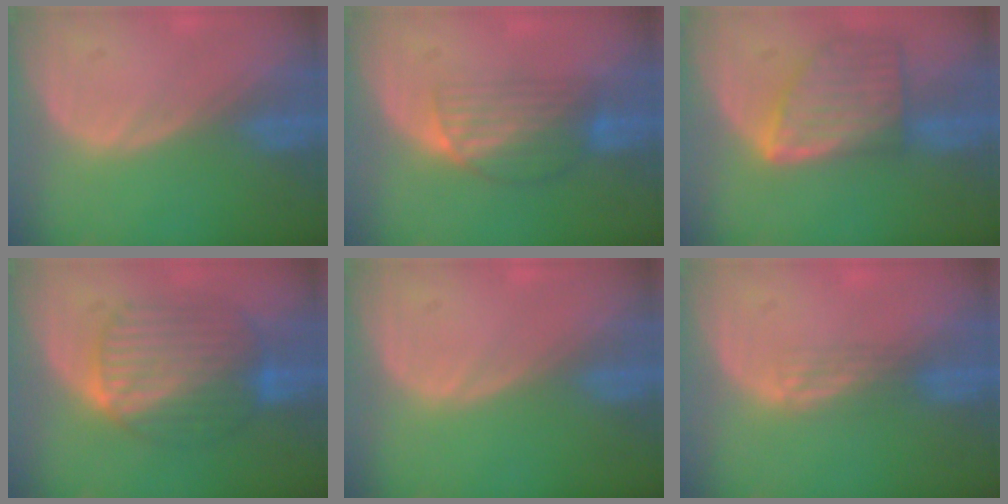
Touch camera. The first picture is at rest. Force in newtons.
{"total": 6.5, "press": 5.5, "slide": 3.5}
{"total": 8.2, "press": 7.3, "slide": 3.6}
{"total": 9.2, "press": 9.2, "slide": 0.7}
{"total": 0.0}
{"total": 2.1, "press": 1.6, "slide": 1.3}